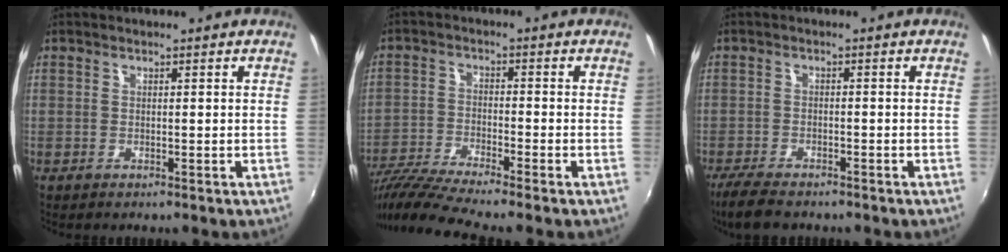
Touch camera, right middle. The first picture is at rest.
{"total": 11.0, "force": [-9.5, -0.5, 5.5], "torque": [-0.126, -0.031, -0.180]}
{"total": 6.5, "force": [-5.4, 1.7, 3.1], "torque": [-0.085, -0.024, -0.101]}